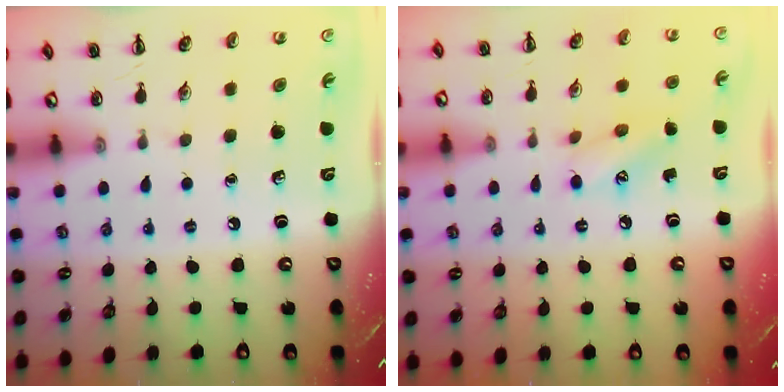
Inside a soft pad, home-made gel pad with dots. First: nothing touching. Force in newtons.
{"total": 8.2, "press": 8.1, "slide": 1.3}